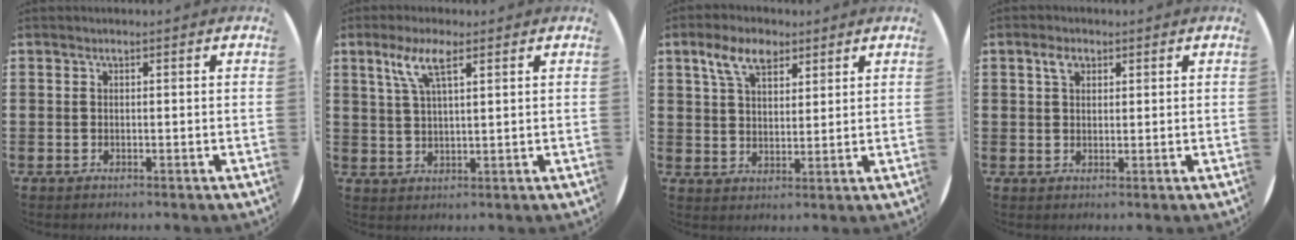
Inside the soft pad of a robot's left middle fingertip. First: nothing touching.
{"total": 5.2, "force": [3.0, 1.1, 4.0], "torque": [-0.089, 0.007, 0.052]}
{"total": 6.3, "force": [4.2, 3.1, 3.5], "torque": [-0.073, 0.005, 0.076]}
{"total": 2.4, "force": [1.4, 1.5, 1.2], "torque": [-0.020, 0.002, 0.024]}